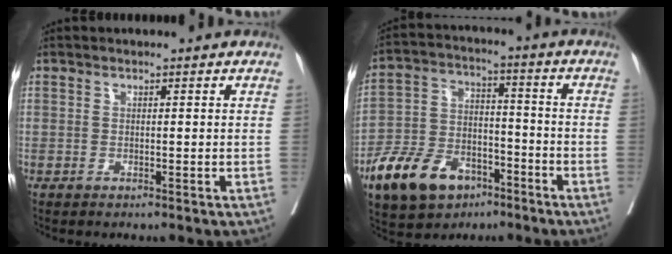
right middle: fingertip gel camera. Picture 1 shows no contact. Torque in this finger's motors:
{"motor_torque": [1.26, -0.88, 0.29, 0.08]}